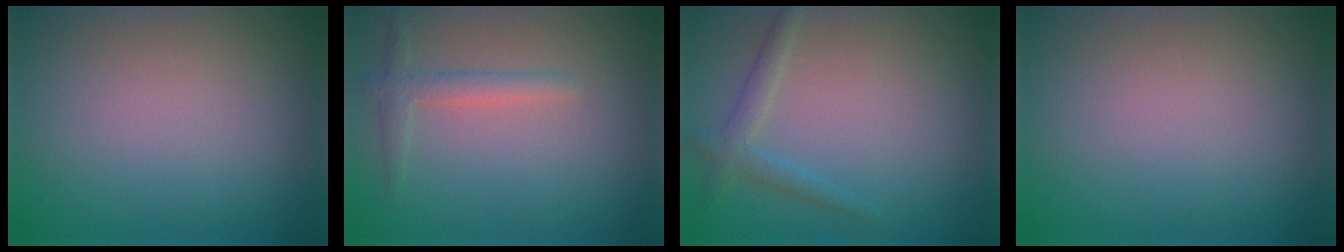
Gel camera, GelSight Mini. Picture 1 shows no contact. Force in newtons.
{"total": 1.8, "press": 1.7, "slide": 0.1}
{"total": 1.8, "press": 1.8, "slide": 0.1}
{"total": 0.0}